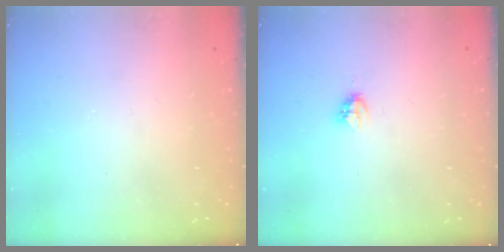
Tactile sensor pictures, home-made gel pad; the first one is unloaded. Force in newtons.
{"total": 2.8, "press": 2.7, "slide": 0.4}